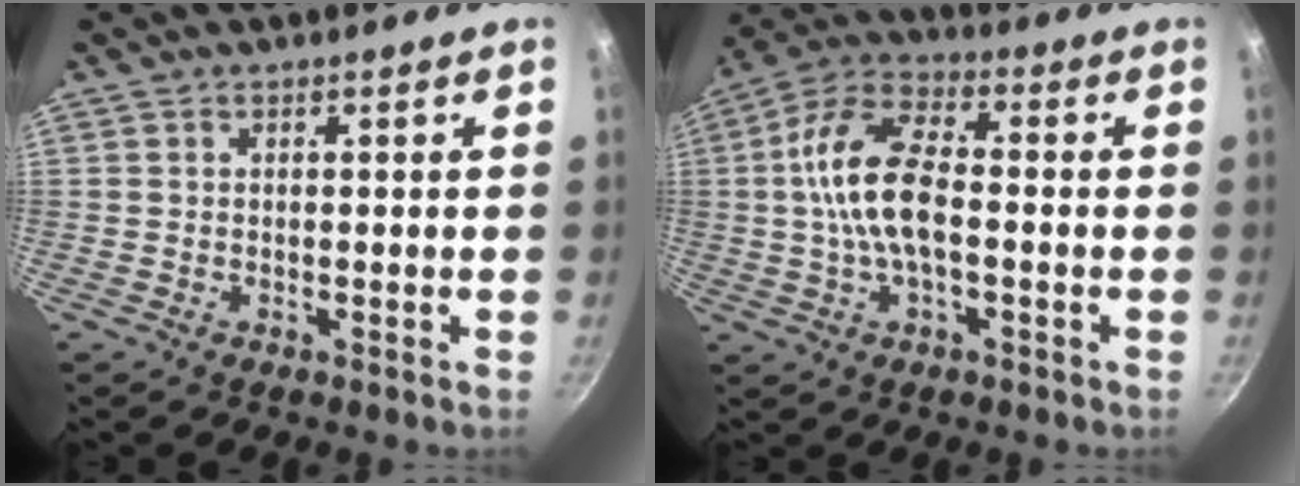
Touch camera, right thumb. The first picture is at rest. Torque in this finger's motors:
{"motor_torque": [0.69, 0.55, 1.57, -0.45, 0.55]}